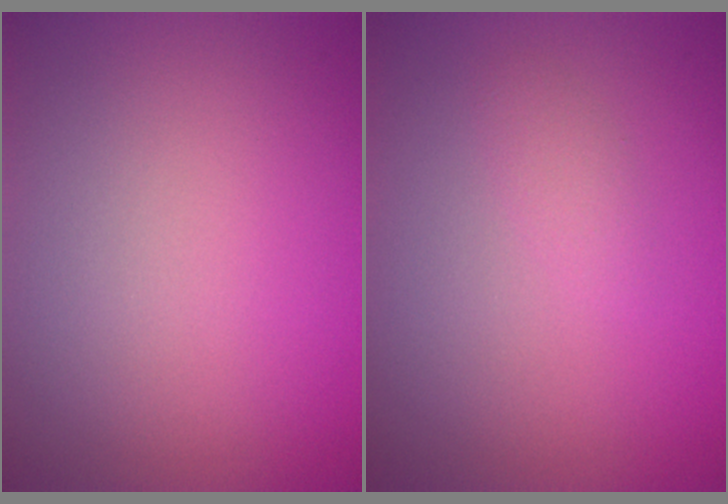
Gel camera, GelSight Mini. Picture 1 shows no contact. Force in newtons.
{"total": 1.1, "press": 1.1, "slide": 0.0}